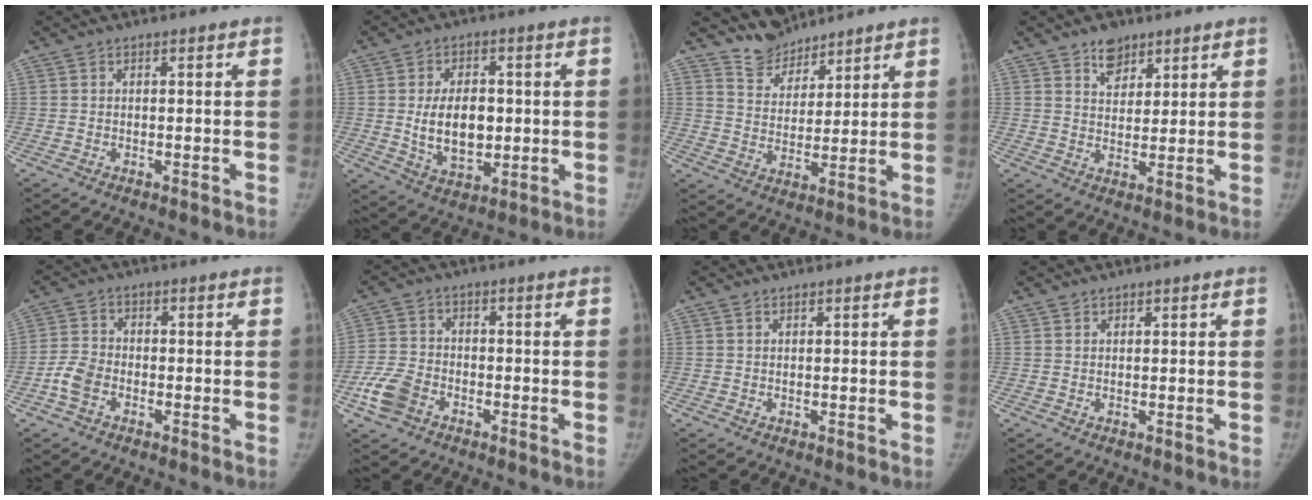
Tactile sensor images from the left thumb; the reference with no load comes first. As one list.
[{"total": 10.6, "force": [0.1, 6.7, 8.2], "torque": [-0.113, -0.009, 0.011]}, {"total": 6.8, "force": [6.2, 2.9, -0.2], "torque": [0.031, -0.053, 0.122]}, {"total": 5.1, "force": [3.5, 3.2, 1.8], "torque": [-0.001, -0.025, 0.060]}, {"total": 4.5, "force": [-2.1, 3.0, 2.6], "torque": [-0.050, 0.012, -0.047]}, {"total": 6.6, "force": [-3.4, 4.5, 3.4], "torque": [-0.072, 0.013, -0.068]}, {"total": 0.0}, {"total": 0.5, "force": [0.4, 0.3, -0.1], "torque": [0.009, -0.003, 0.003]}]